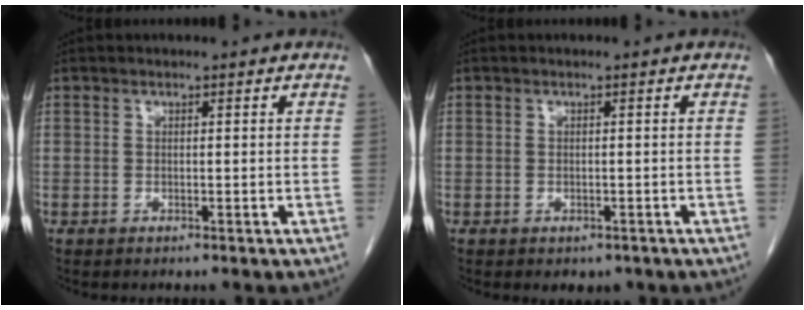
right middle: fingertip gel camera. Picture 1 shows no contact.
{"total": 1.9, "force": [-1.3, 1.2, 0.8], "torque": [-0.006, 0.000, -0.009]}